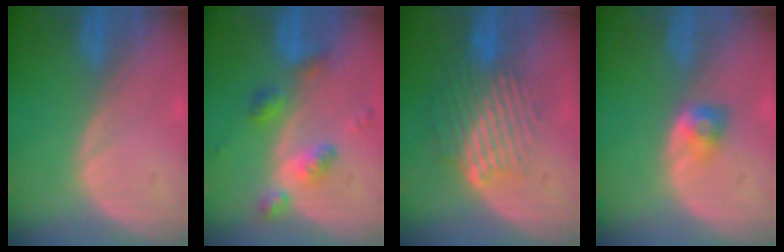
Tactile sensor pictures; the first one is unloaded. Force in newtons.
{"total": 6.0, "press": 5.3, "slide": 2.8}
{"total": 9.7, "press": 8.1, "slide": 5.3}
{"total": 2.8, "press": 2.4, "slide": 1.4}